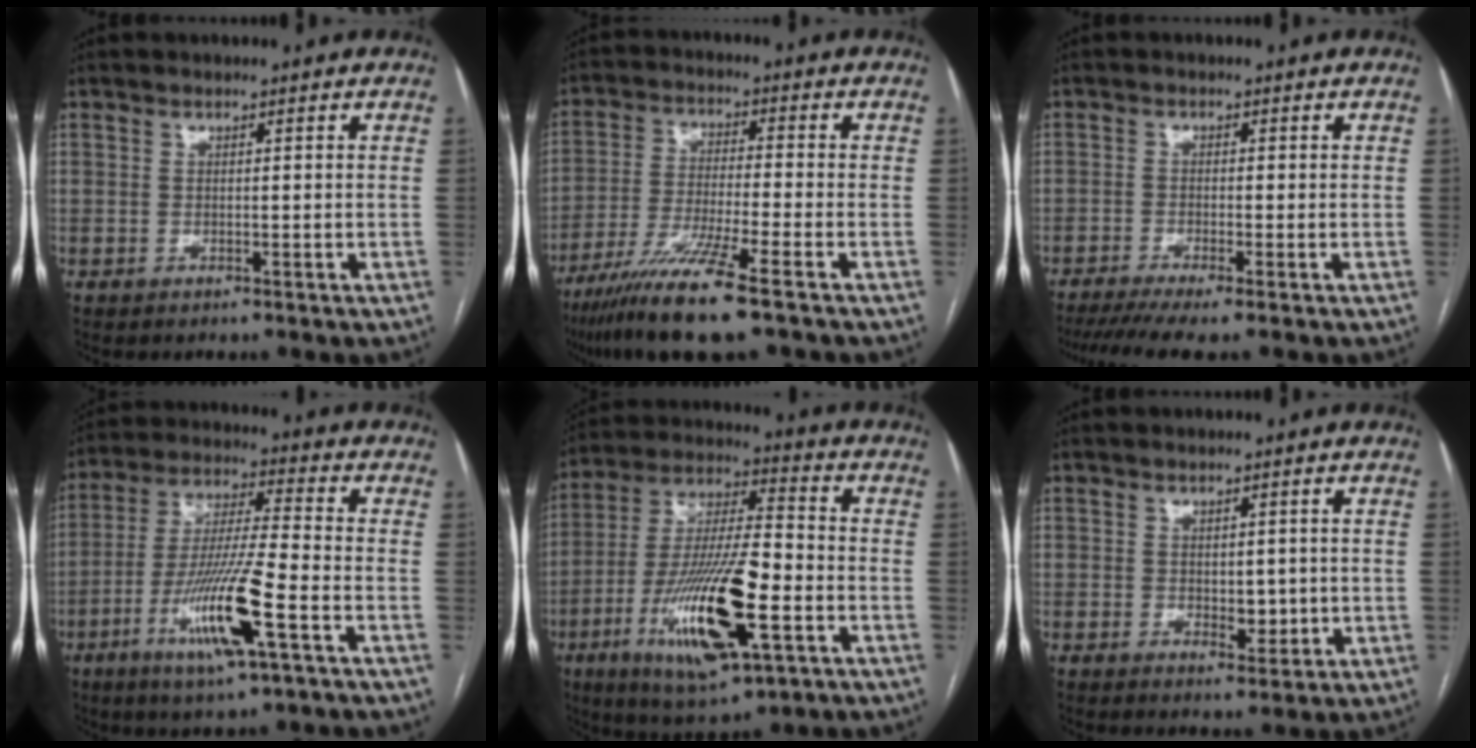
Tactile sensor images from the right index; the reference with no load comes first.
{"total": 12.1, "force": [-8.2, -0.5, 8.9], "torque": [-0.172, -0.035, -0.148]}
{"total": 6.2, "force": [-4.7, -0.3, 4.0], "torque": [-0.064, -0.011, -0.079]}
{"total": 13.9, "force": [-5.6, 0.4, 12.8], "torque": [-0.253, -0.019, -0.104]}
{"total": 19.5, "force": [-6.7, 4.1, 17.9], "torque": [-0.365, -0.022, -0.114]}
{"total": 3.5, "force": [-0.1, 2.1, 2.9], "torque": [-0.036, -0.003, 0.007]}